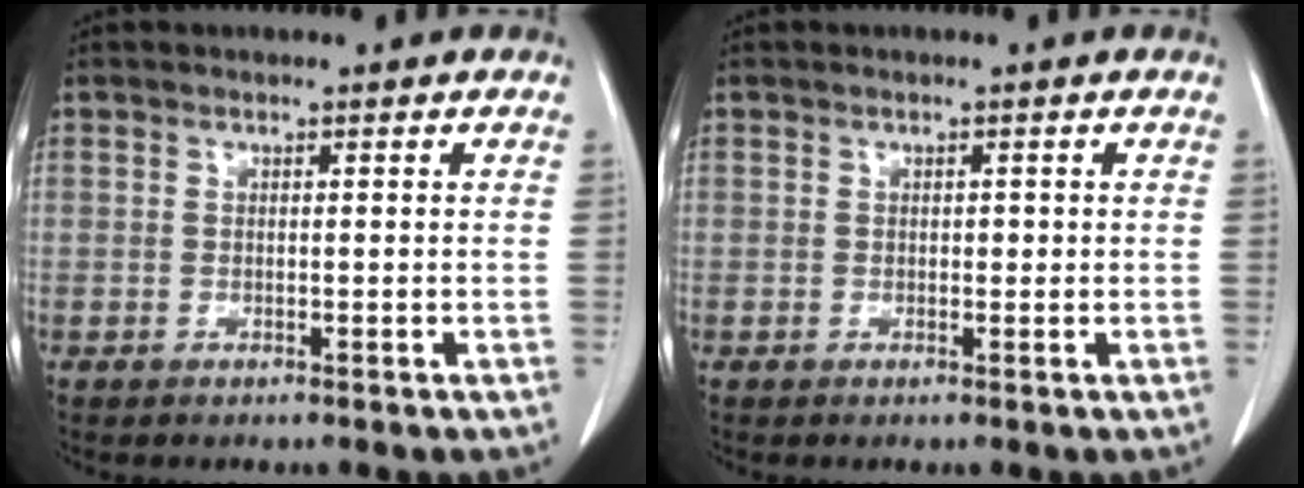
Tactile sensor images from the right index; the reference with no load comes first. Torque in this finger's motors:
{"motor_torque": [0.08, 0.01, 0.02, 0.01]}